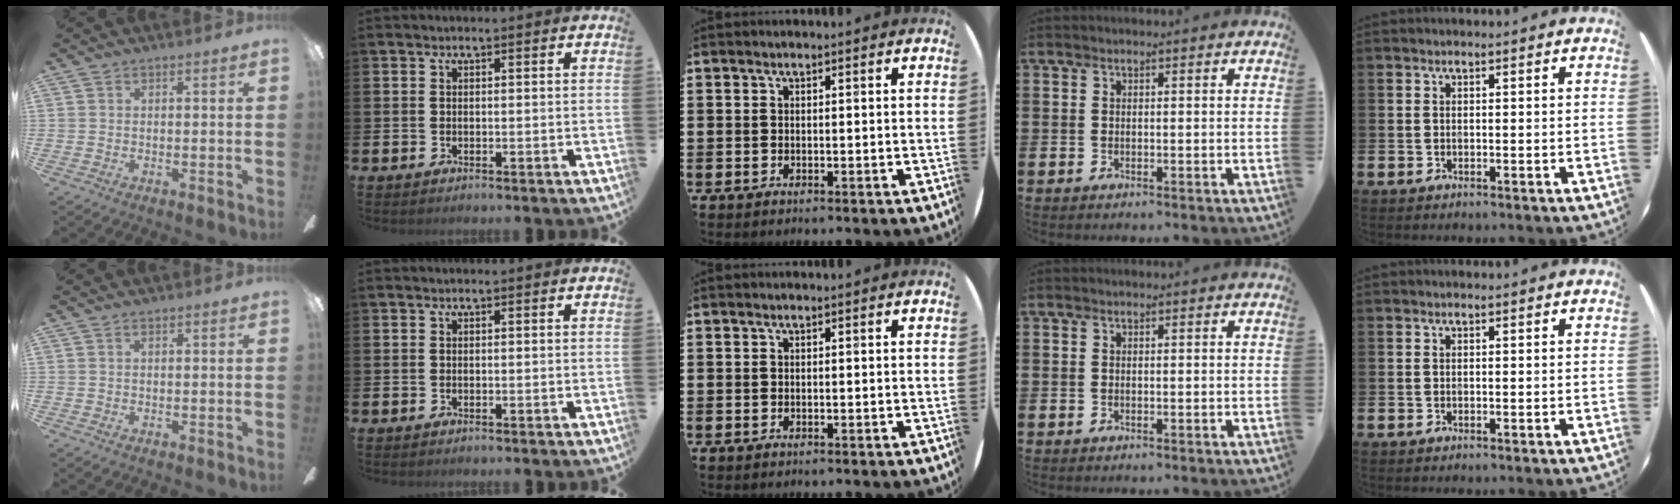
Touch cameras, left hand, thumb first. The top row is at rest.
{}